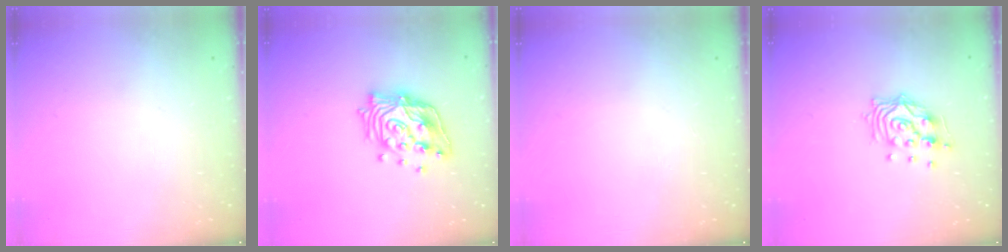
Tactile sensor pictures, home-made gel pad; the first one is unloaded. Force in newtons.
{"total": 17.5, "press": 17.2, "slide": 2.8}
{"total": 0.0}
{"total": 10.8, "press": 10.7, "slide": 1.1}